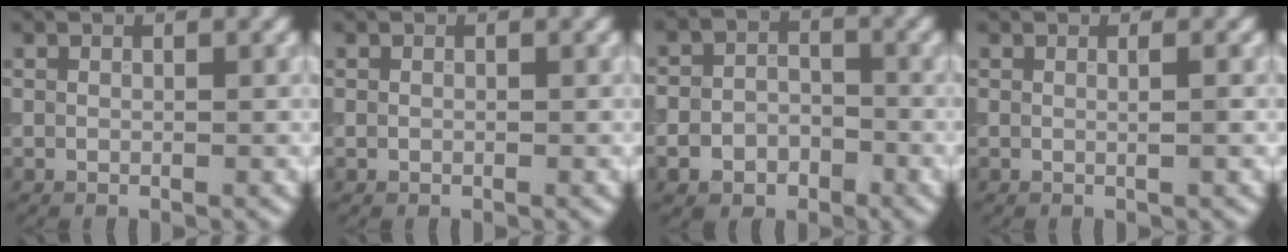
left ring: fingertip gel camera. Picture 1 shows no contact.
{"total": 0.0}
{"total": 3.9, "force": [-1.9, 3.0, 1.6], "torque": [-0.010, 0.000, -0.047]}
{"total": 1.1, "force": [0.1, 0.3, 1.1], "torque": [-0.013, -0.001, -0.006]}